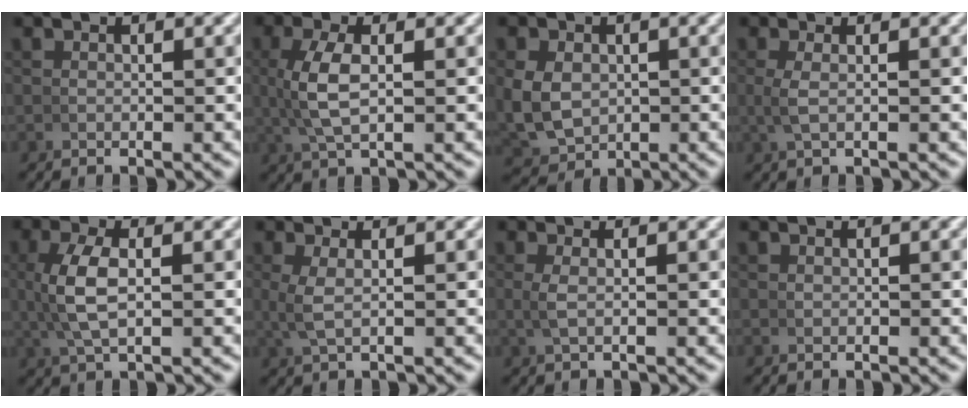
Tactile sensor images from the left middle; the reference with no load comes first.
{"total": 3.8, "force": [0.4, 1.3, 3.5], "torque": [-0.083, 0.003, 0.014]}
{"total": 6.3, "force": [-0.6, 5.3, 3.3], "torque": [-0.096, -0.042, 0.017]}
{"total": 1.5, "force": [0.2, 0.2, 1.5], "torque": [-0.043, -0.003, 0.010]}
{"total": 4.0, "force": [0.4, 1.5, 3.7], "torque": [-0.085, 0.004, 0.013]}
{"total": 2.0, "force": [0.4, 0.5, 1.9], "torque": [-0.050, -0.003, 0.017]}
{"total": 1.2, "force": [0.2, 0.1, 1.2], "torque": [-0.035, -0.002, 0.010]}
{"total": 0.0}